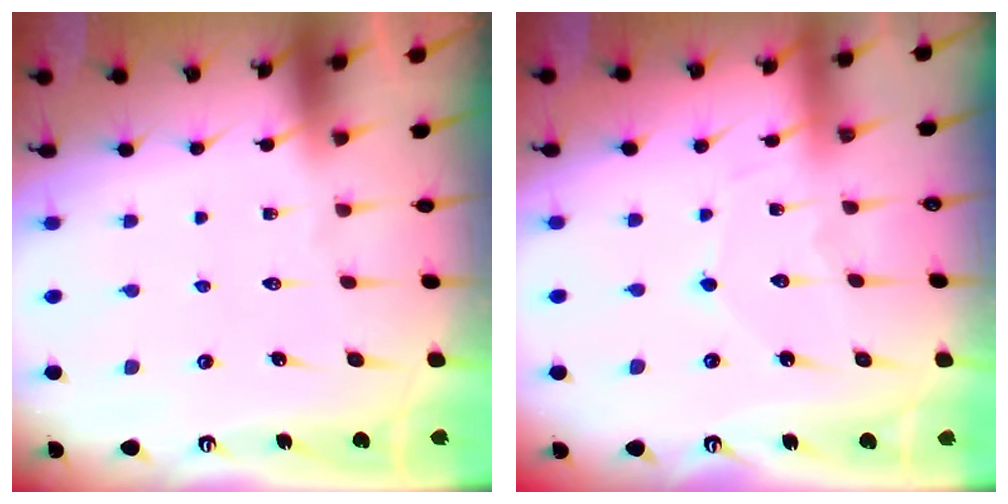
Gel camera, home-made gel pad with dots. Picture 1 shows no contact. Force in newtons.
{"total": 4.3, "press": 4.2, "slide": 0.2}